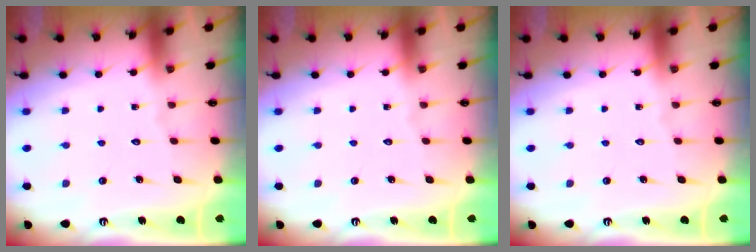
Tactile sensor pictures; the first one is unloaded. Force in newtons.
{"total": 0.0}
{"total": 0.0}